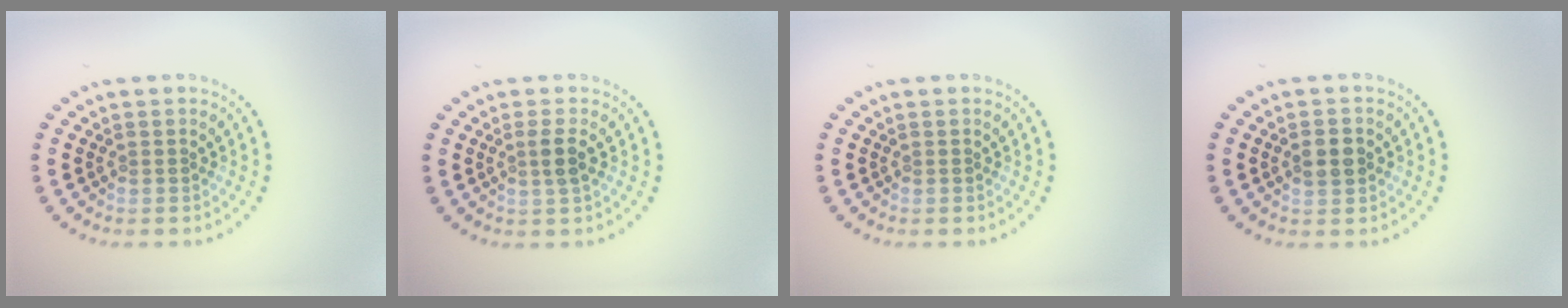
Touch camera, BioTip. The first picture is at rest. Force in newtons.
{"total": 1.6, "press": 1.3, "slide": 0.9}
{"total": 0.0}
{"total": 2.6, "press": 2.6, "slide": 0.2}